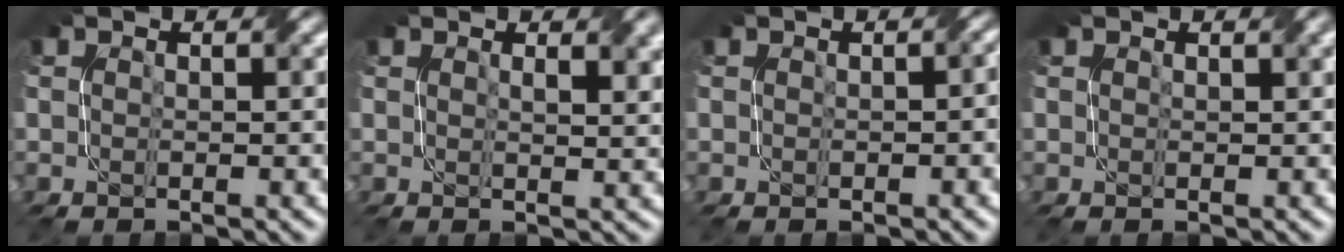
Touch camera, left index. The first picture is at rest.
{"total": 3.3, "force": [1.5, 1.2, 2.6], "torque": [-0.026, 0.001, 0.023]}
{"total": 2.0, "force": [-1.2, 0.5, 1.5], "torque": [-0.014, -0.002, -0.011]}
{"total": 1.1, "force": [0.9, 0.1, 0.6], "torque": [-0.009, 0.000, 0.013]}